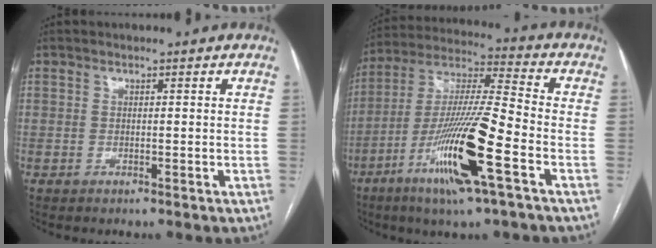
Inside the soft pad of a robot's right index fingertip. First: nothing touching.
{"total": 17.2, "force": [-7.2, 0.4, 15.6], "torque": [-0.312, -0.018, -0.134]}